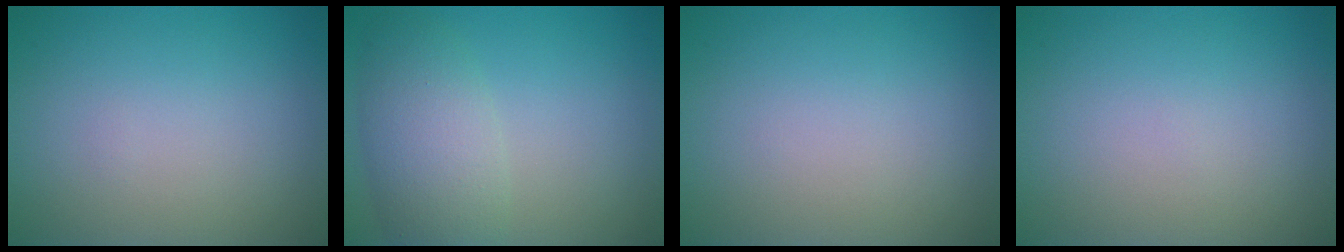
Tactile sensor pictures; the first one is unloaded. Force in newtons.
{"total": 4.8, "press": 4.8, "slide": 0.2}
{"total": 0.0}
{"total": 0.0}